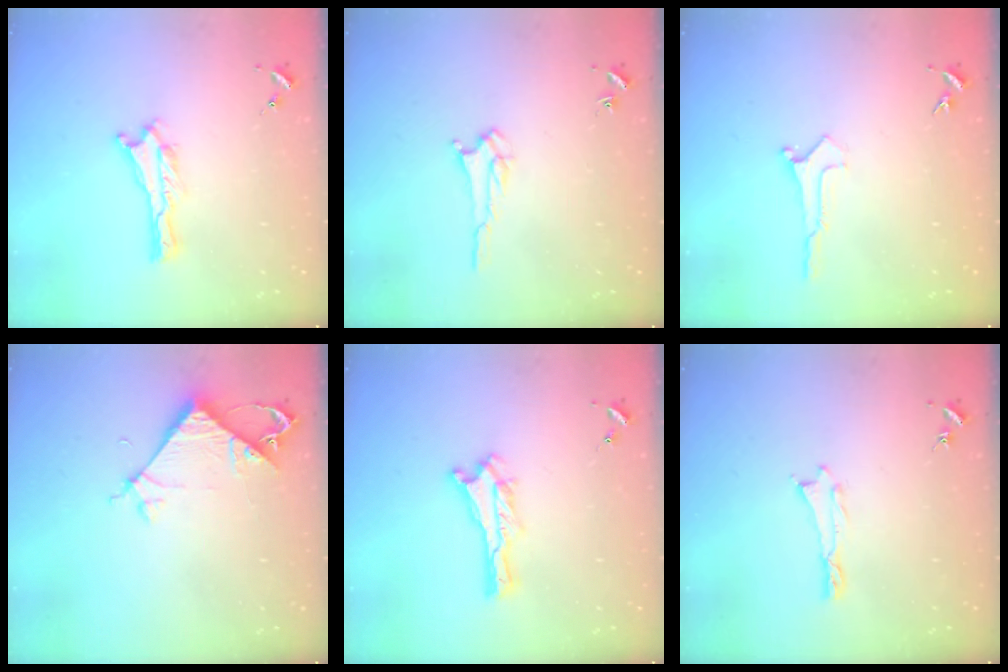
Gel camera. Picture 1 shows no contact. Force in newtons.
{"total": 2.6, "press": 2.6, "slide": 0.4}
{"total": 0.0}
{"total": 6.6, "press": 6.6, "slide": 0.3}
{"total": 0.0}
{"total": 0.0}